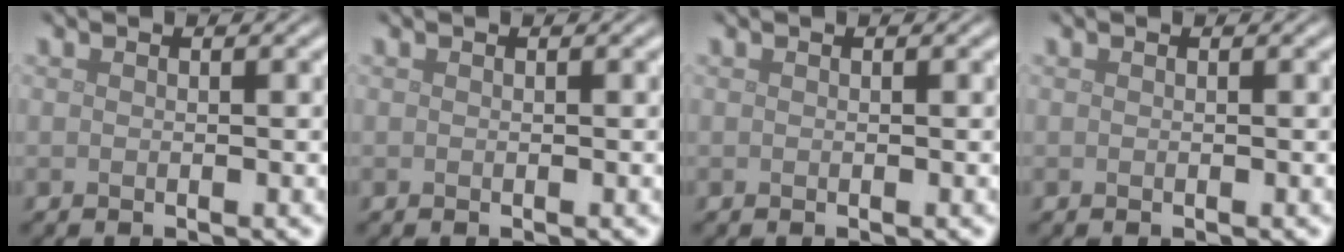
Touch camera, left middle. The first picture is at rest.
{"total": 0.0}
{"total": 0.0}
{"total": 0.0}